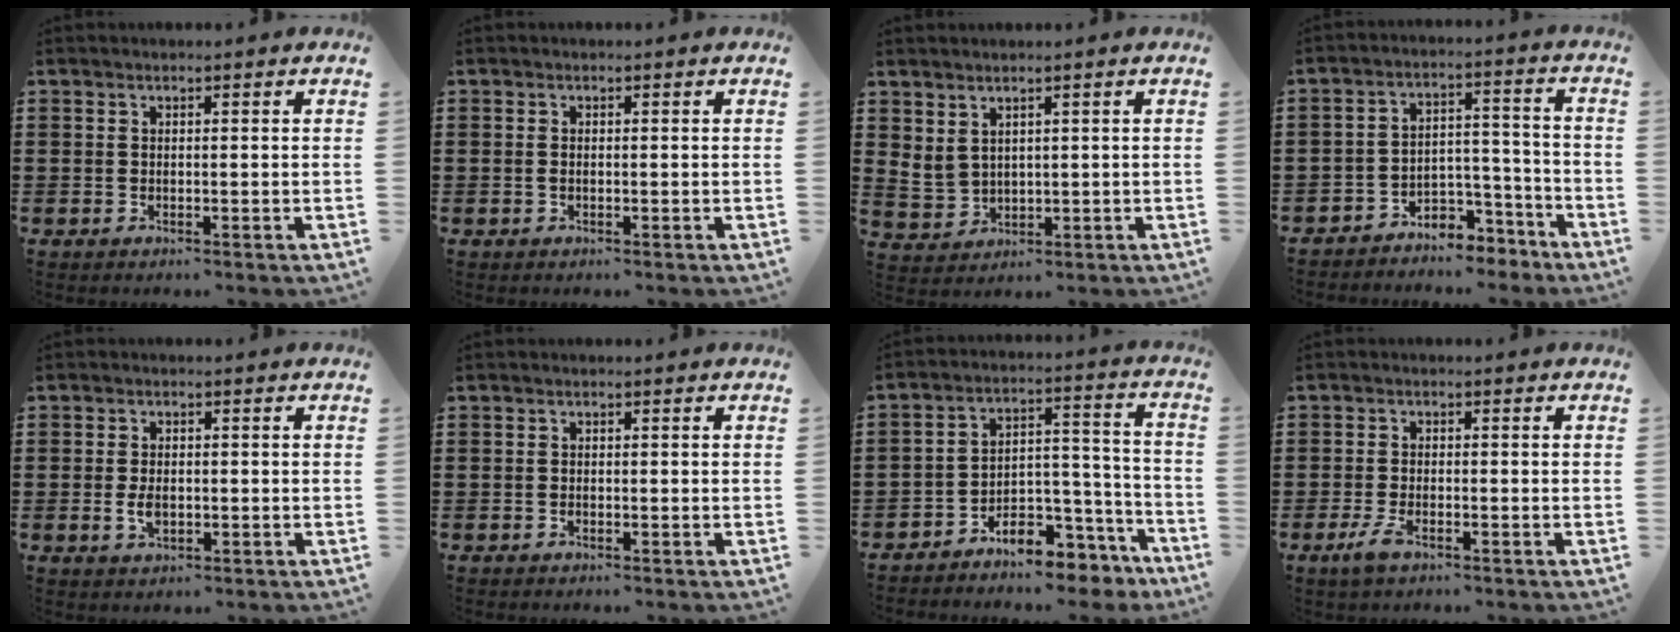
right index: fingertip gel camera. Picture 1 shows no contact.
{"total": 0.6, "force": [-0.1, 0.1, 0.6], "torque": [-0.014, -0.006, -0.001]}
{"total": 2.5, "force": [1.8, 1.6, 0.7], "torque": [-0.024, 0.007, 0.035]}
{"total": 4.9, "force": [-4.2, 2.3, 0.9], "torque": [-0.020, 0.013, -0.084]}
{"total": 2.6, "force": [-0.4, 1.5, 2.1], "torque": [-0.047, -0.003, -0.007]}
{"total": 0.0}
{"total": 6.8, "force": [-6.1, 2.6, 1.7], "torque": [-0.025, 0.017, -0.115]}
{"total": 2.7, "force": [-1.4, 0.8, 2.2], "torque": [-0.057, -0.008, -0.032]}